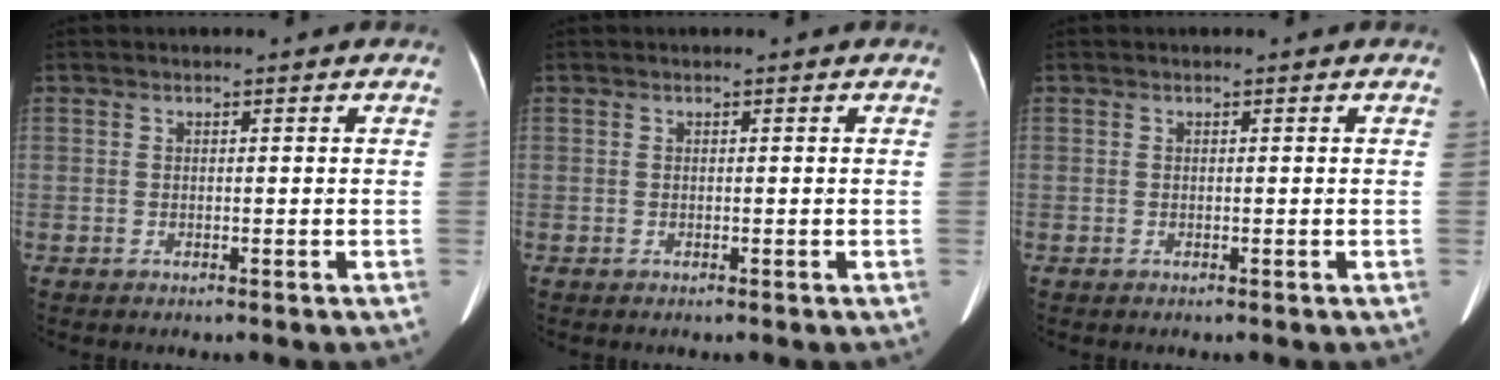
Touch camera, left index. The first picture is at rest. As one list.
[{"total": 0.0}, {"total": 0.0}]